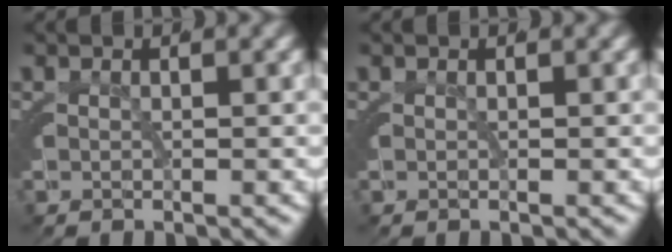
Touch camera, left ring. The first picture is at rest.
{"total": 0.0}